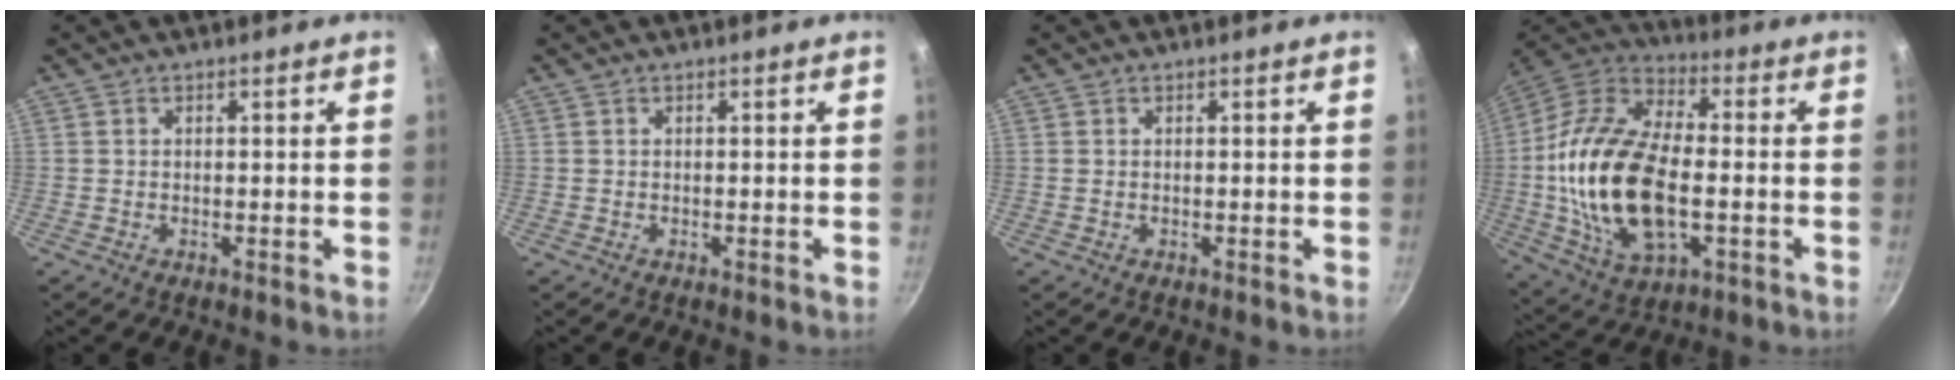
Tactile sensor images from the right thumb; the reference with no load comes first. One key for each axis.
{"total": 0.0}
{"total": 0.0}
{"total": 24.0, "fx": -2.3, "fy": 13.0, "fz": 20.0, "tx": -0.387, "ty": 0.026, "tz": -0.045}